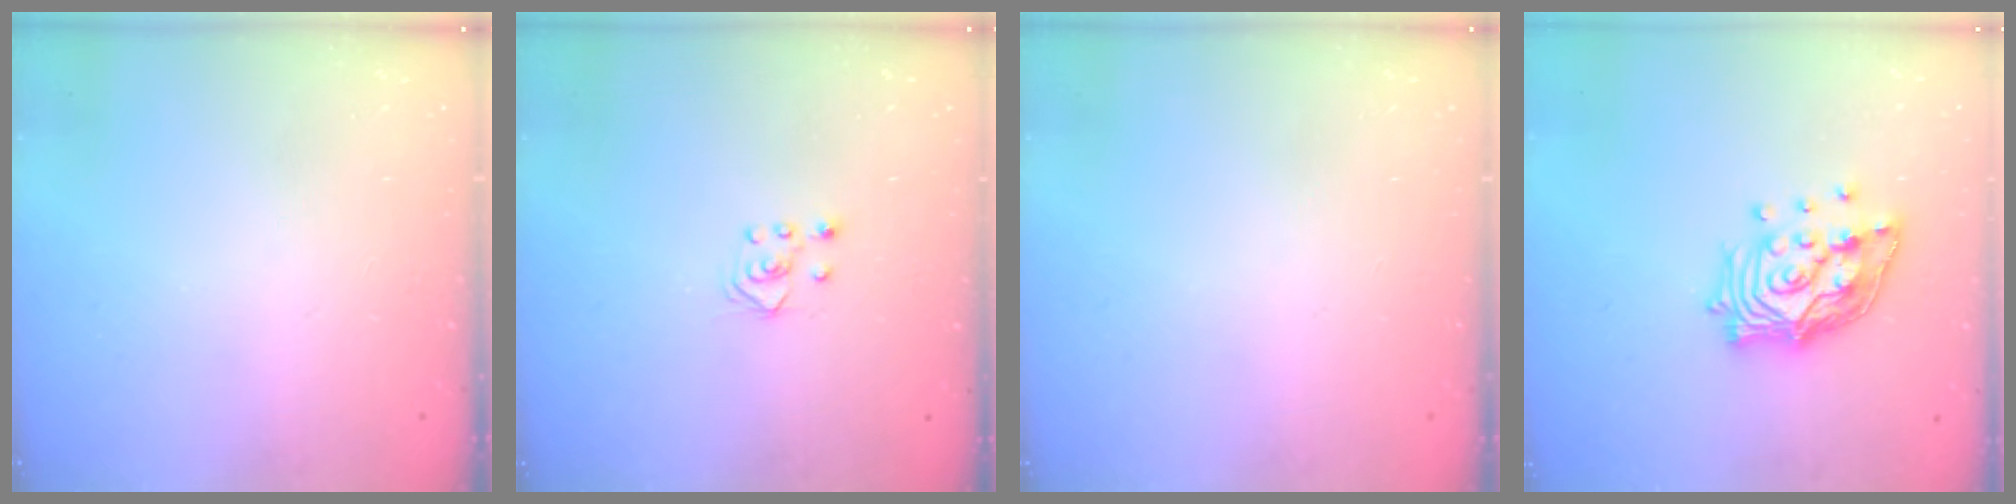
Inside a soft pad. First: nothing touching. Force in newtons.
{"total": 3.4, "press": 3.4, "slide": 0.3}
{"total": 0.0}
{"total": 15.5, "press": 15.4, "slide": 0.9}